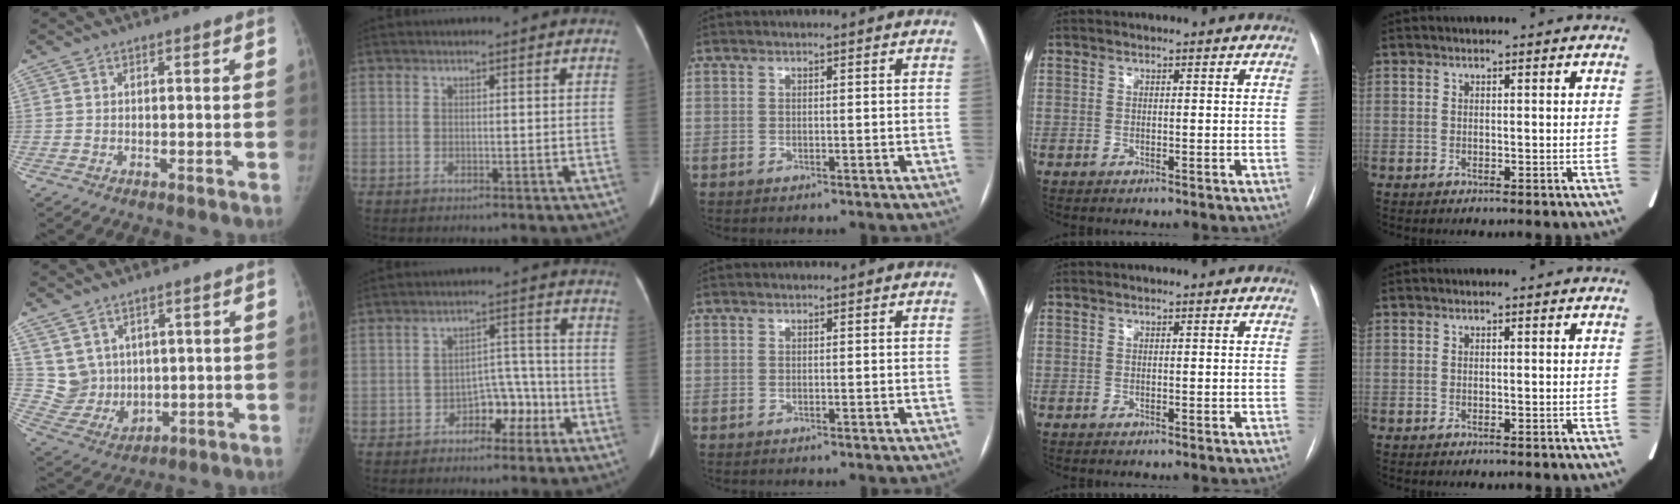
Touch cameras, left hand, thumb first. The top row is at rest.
{"thumb": {"total": 7.3, "force": [3.1, 6.1, 2.3], "torque": [-0.020, -0.029, 0.083]}, "index": {"total": 5.1, "force": [-3.0, 2.7, 3.0], "torque": [-0.037, 0.023, -0.046]}}